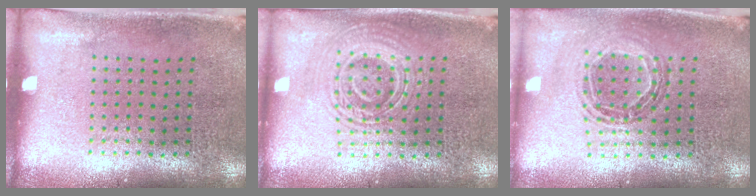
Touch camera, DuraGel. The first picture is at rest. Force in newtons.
{"total": 2.9, "press": 2.8, "slide": 0.5}
{"total": 0.9, "press": 0.9, "slide": 0.2}